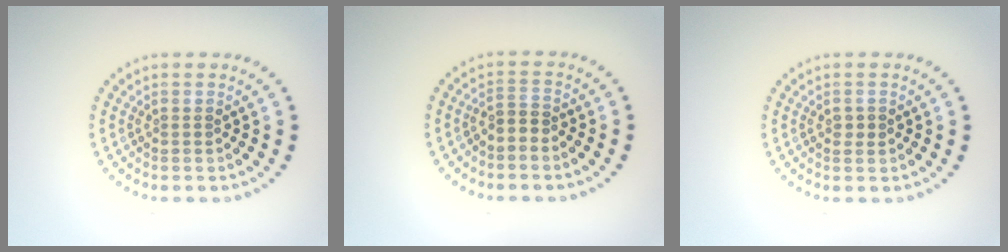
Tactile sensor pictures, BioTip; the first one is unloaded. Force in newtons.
{"total": 1.4, "press": 0.9, "slide": 1.1}
{"total": 0.9, "press": 0.9, "slide": 0.0}